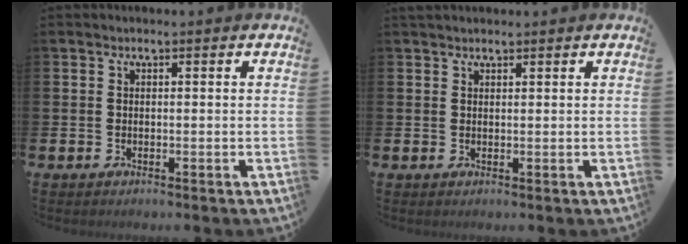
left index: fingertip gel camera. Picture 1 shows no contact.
{"total": 1.3, "force": [1.2, 0.4, 0.1], "torque": [0.006, 0.000, 0.020]}